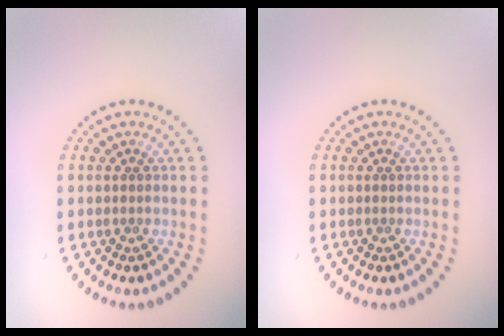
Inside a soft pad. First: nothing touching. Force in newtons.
{"total": 0.0}